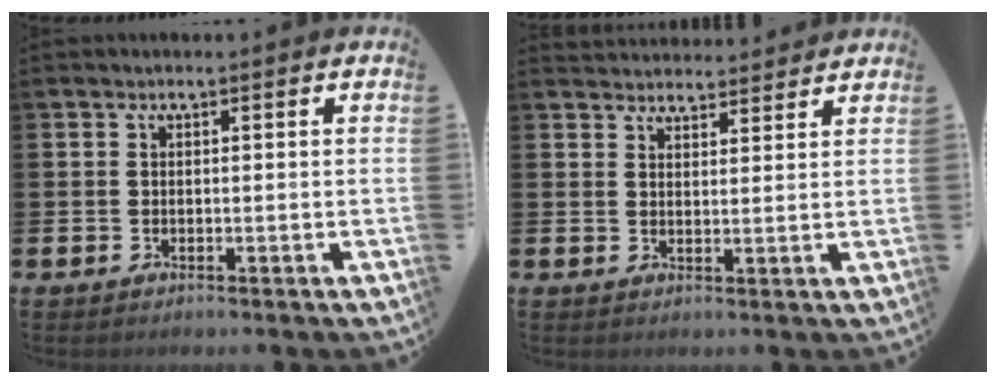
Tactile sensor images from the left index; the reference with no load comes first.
{"total": 3.5, "force": [3.4, 0.7, -0.3], "torque": [0.003, -0.018, 0.062]}